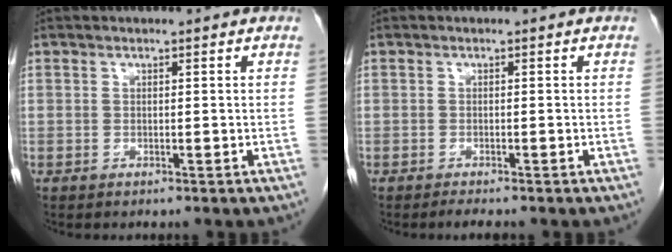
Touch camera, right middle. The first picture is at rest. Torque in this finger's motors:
{"motor_torque": [0.03, -0.01, -0.01, 0.00]}